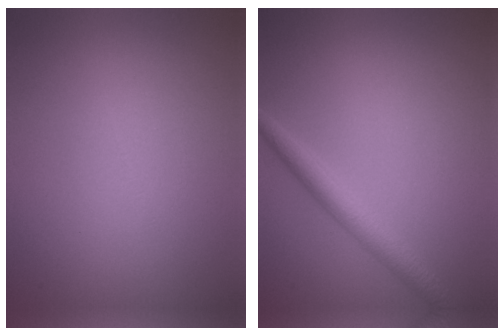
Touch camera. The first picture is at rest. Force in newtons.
{"total": 2.6, "press": 2.6, "slide": 0.1}